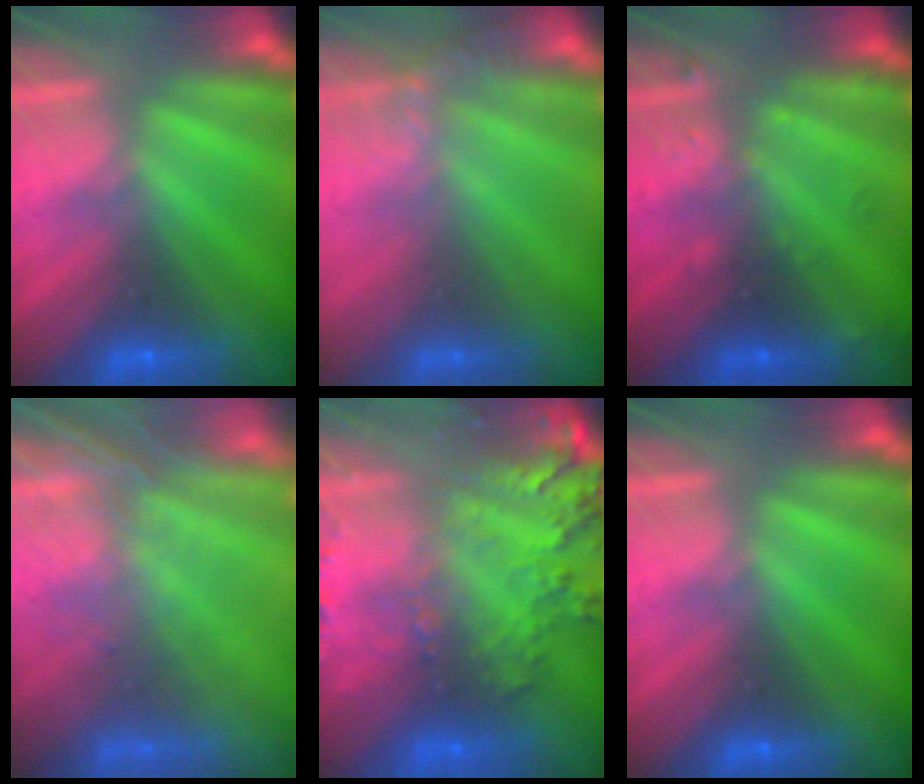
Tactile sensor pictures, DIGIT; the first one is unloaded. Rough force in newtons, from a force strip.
{"total": 1.4}
{"total": 2.4}
{"total": 6.7}
{"total": 7.5}
{"total": 0.0}